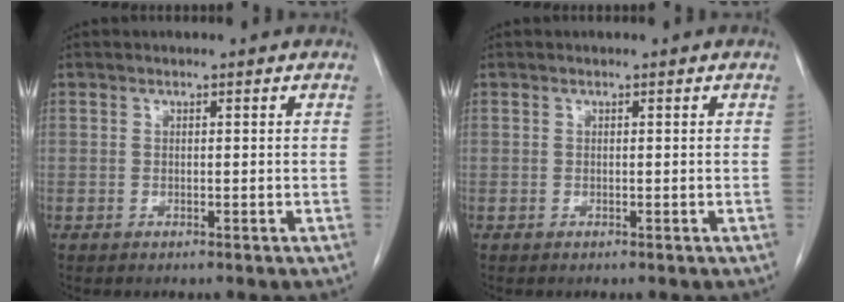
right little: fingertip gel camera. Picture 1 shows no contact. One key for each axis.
{"total": 0.0}